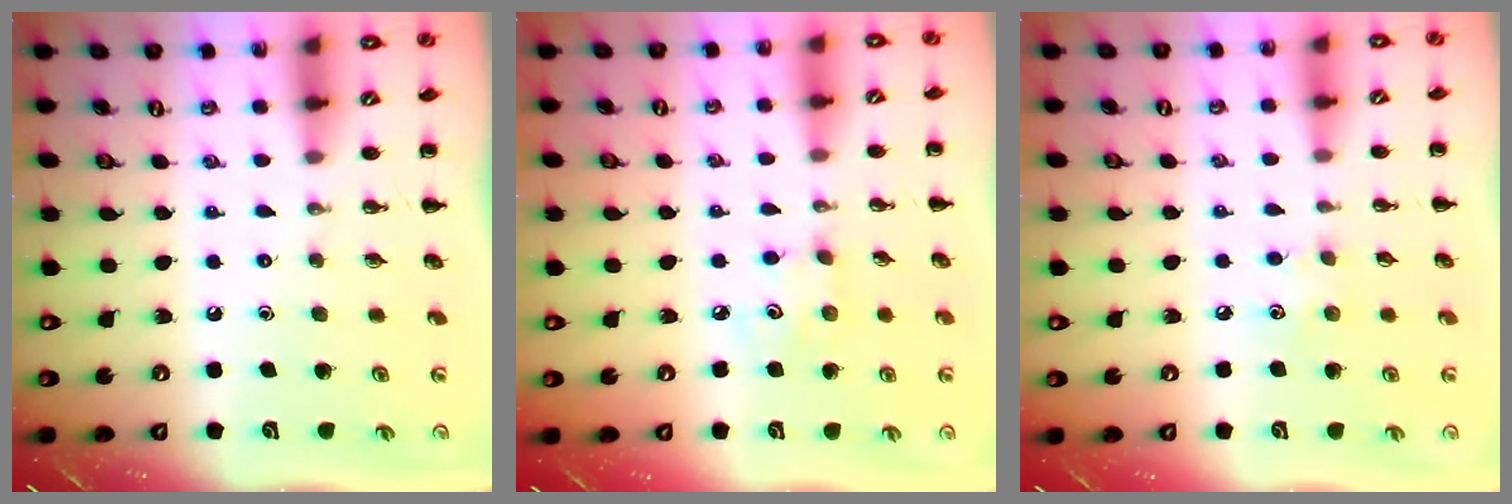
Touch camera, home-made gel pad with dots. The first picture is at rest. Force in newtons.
{"total": 4.6, "press": 4.5, "slide": 1.1}
{"total": 4.6, "press": 4.5, "slide": 1.0}